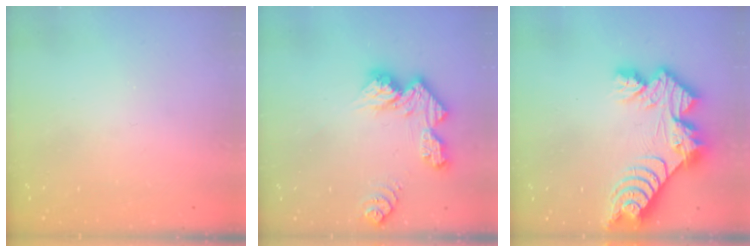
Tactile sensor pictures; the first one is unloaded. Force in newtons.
{"total": 12.0, "press": 12.0, "slide": 1.0}
{"total": 14.5, "press": 14.4, "slide": 1.2}